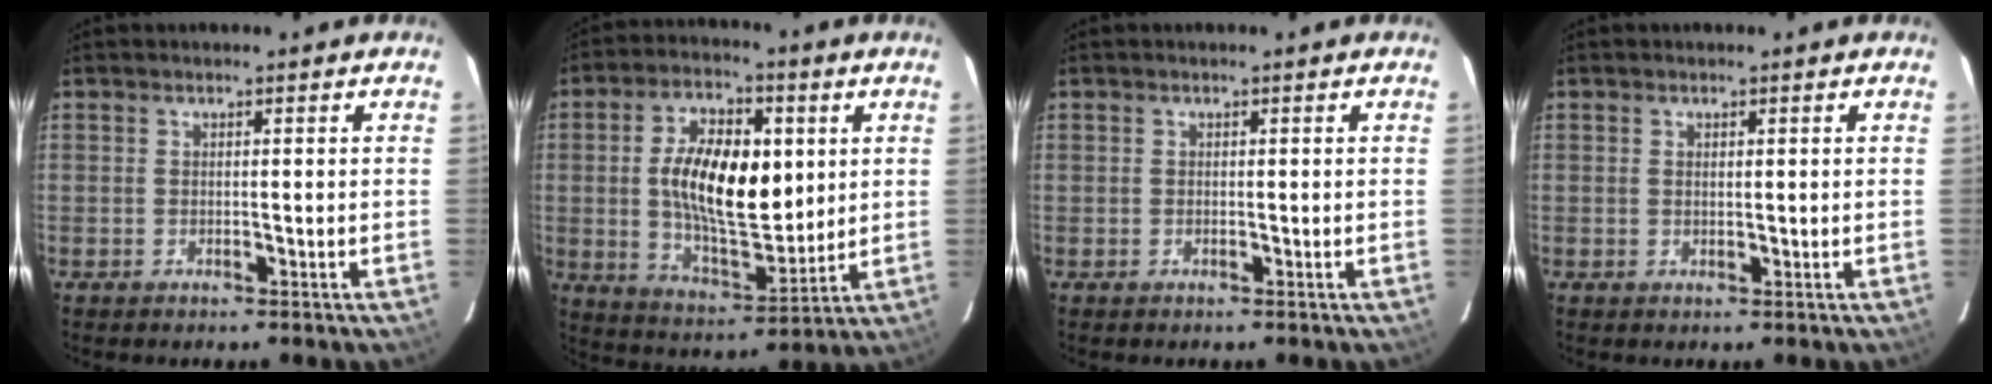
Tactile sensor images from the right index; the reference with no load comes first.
{"total": 16.8, "force": [2.3, 8.2, 14.5], "torque": [-0.260, 0.004, 0.048]}
{"total": 0.0}
{"total": 0.8, "force": [0.3, 0.4, 0.6], "torque": [-0.011, 0.002, 0.006]}